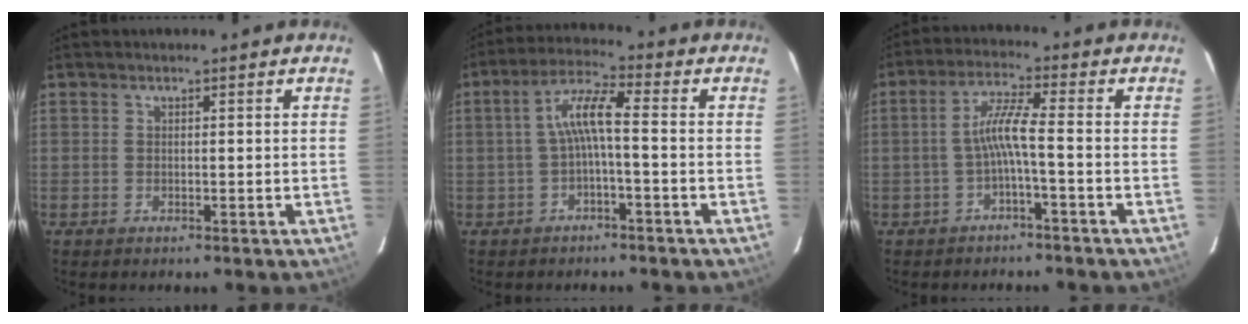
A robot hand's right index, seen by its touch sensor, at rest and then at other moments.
{"total": 5.9, "force": [-1.2, 0.7, 5.7], "torque": [-0.125, 0.017, -0.022]}
{"total": 5.0, "force": [-1.9, -0.5, 4.6], "torque": [-0.105, 0.011, -0.035]}